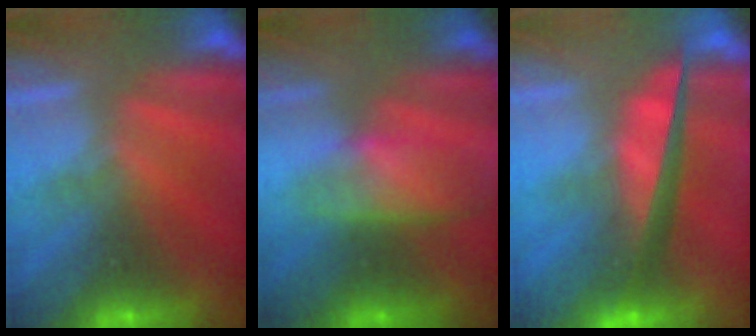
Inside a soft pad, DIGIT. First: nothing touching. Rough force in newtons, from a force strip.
{"total": 2.9}
{"total": 7.3}